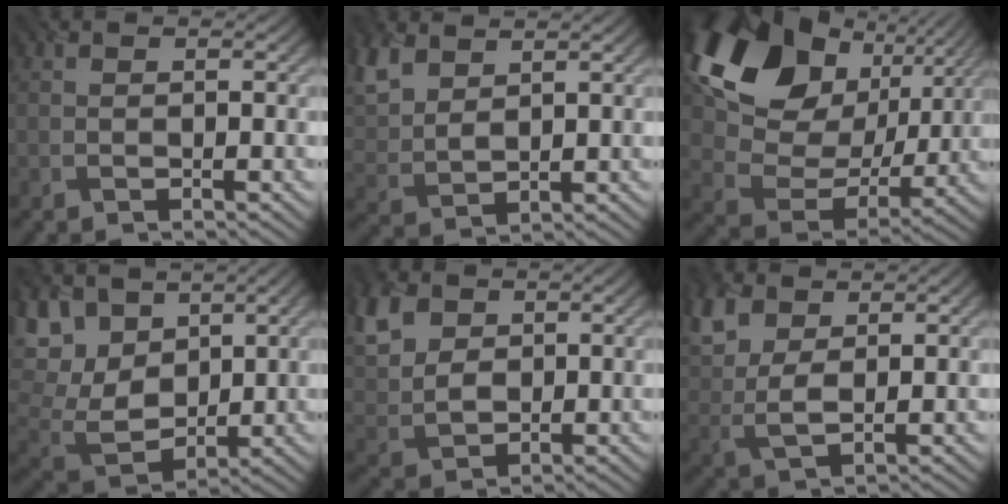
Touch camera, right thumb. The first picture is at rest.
{"total": 7.1, "force": [4.8, 3.6, 3.8], "torque": [-0.129, 0.016, 0.101]}
{"total": 18.3, "force": [8.2, 12.4, 10.7], "torque": [-0.231, 0.021, 0.156]}
{"total": 11.3, "force": [5.2, 7.1, 7.1], "torque": [-0.197, 0.016, 0.089]}
{"total": 8.7, "force": [3.4, 6.2, 5.1], "torque": [-0.149, 0.018, 0.057]}
{"total": 7.7, "force": [3.9, 4.2, 5.2], "torque": [-0.155, 0.015, 0.078]}